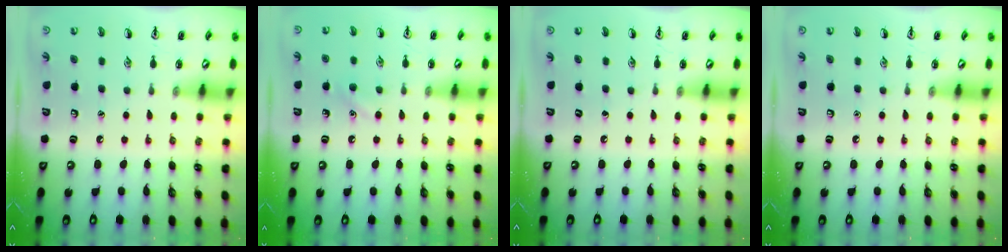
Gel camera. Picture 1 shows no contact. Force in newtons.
{"total": 5.4, "press": 5.1, "slide": 1.6}
{"total": 0.0}
{"total": 0.0}